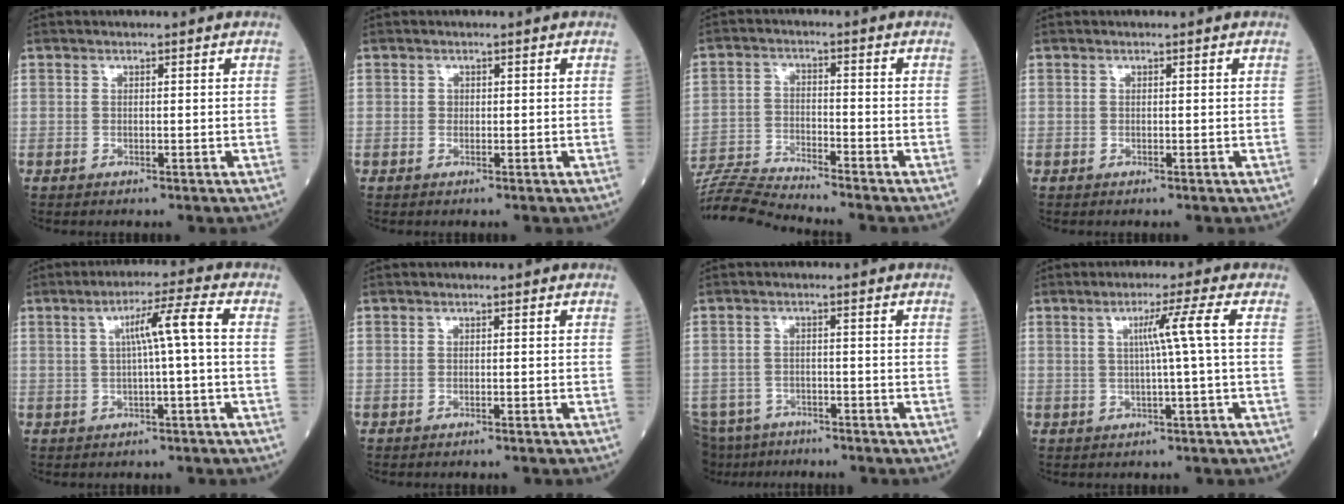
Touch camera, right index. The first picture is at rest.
{"total": 0.5, "force": [0.1, 0.5, 0.2], "torque": [0.001, 0.002, 0.000]}
{"total": 9.4, "force": [-9.1, -2.1, 1.4], "torque": [-0.028, -0.011, -0.168]}
{"total": 0.0}
{"total": 5.6, "force": [0.2, -0.6, 5.6], "torque": [-0.094, 0.013, 0.006]}
{"total": 1.7, "force": [-1.5, -0.1, 0.7], "torque": [-0.012, 0.001, -0.017]}
{"total": 10.1, "force": [-8.8, 3.9, 2.9], "torque": [-0.063, -0.015, -0.131]}
{"total": 4.6, "force": [0.5, -1.6, 4.3], "torque": [-0.077, 0.007, 0.010]}